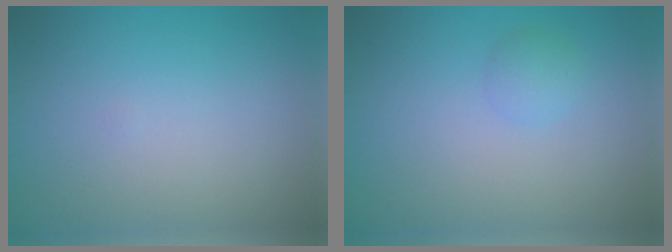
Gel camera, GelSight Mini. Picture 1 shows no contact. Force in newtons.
{"total": 1.2, "press": 1.2, "slide": 0.1}